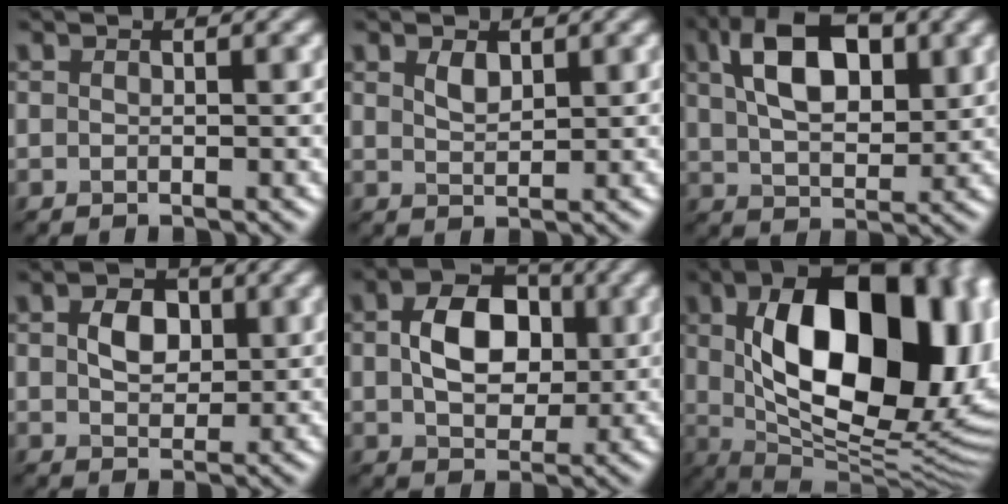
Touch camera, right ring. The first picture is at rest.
{"total": 0.5, "force": [0.5, -0.2, -0.1], "torque": [-0.026, 0.000, 0.039]}
{"total": 7.4, "force": [2.6, 3.8, 5.8], "torque": [-0.123, 0.015, 0.066]}
{"total": 1.7, "force": [0.3, 1.3, 1.1], "torque": [-0.048, 0.004, 0.031]}
{"total": 5.2, "force": [0.5, 3.6, 3.8], "torque": [-0.089, 0.005, 0.032]}
{"total": 16.2, "force": [2.5, 8.5, 13.5], "torque": [-0.223, -0.007, 0.076]}